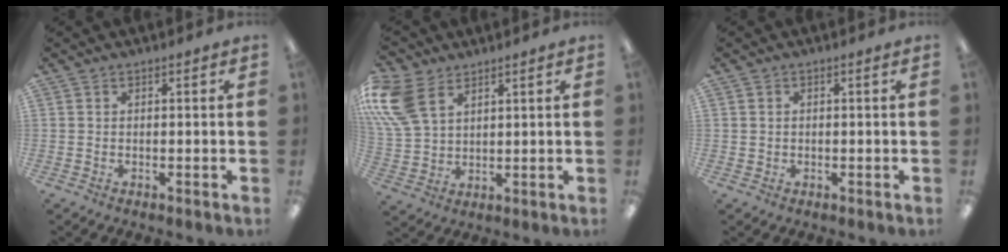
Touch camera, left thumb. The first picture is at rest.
{"total": 12.4, "force": [5.7, 8.2, 7.3], "torque": [-0.178, -0.004, 0.109]}
{"total": 0.5, "force": [0.1, 0.5, 0.0], "torque": [-0.001, 0.001, 0.003]}